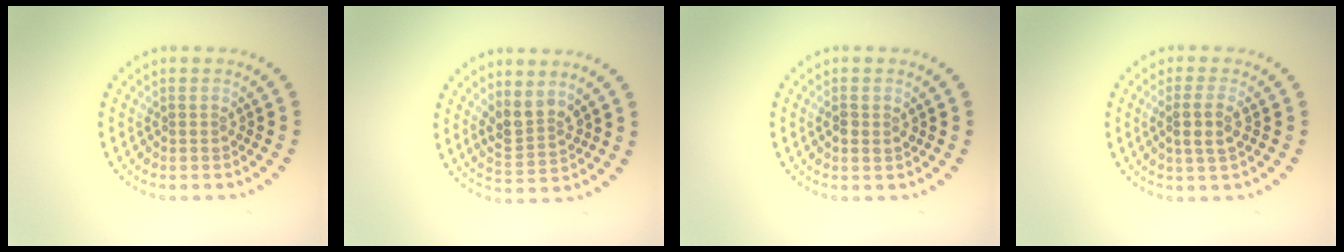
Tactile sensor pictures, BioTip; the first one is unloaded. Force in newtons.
{"total": 3.0, "press": 2.6, "slide": 1.4}
{"total": 1.3, "press": 1.3, "slide": 0.2}
{"total": 2.3, "press": 2.2, "slide": 0.9}